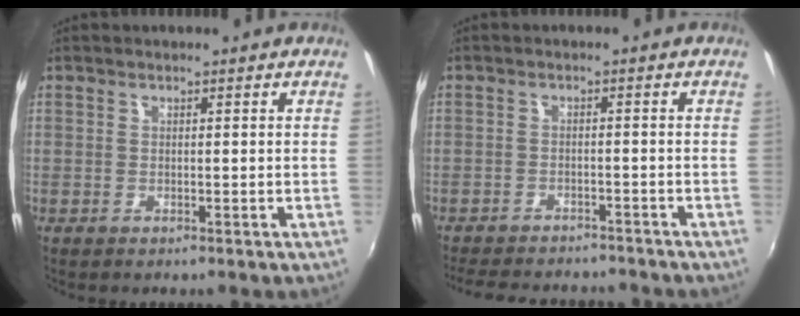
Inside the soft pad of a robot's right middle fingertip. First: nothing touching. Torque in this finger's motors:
{"motor_torque": [1.00, -1.14, 0.09, 0.03]}